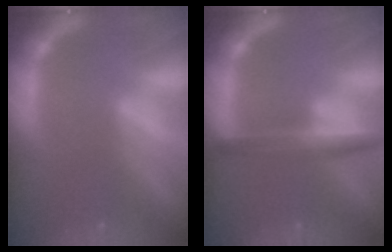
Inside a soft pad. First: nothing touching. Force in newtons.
{"total": 4.5}